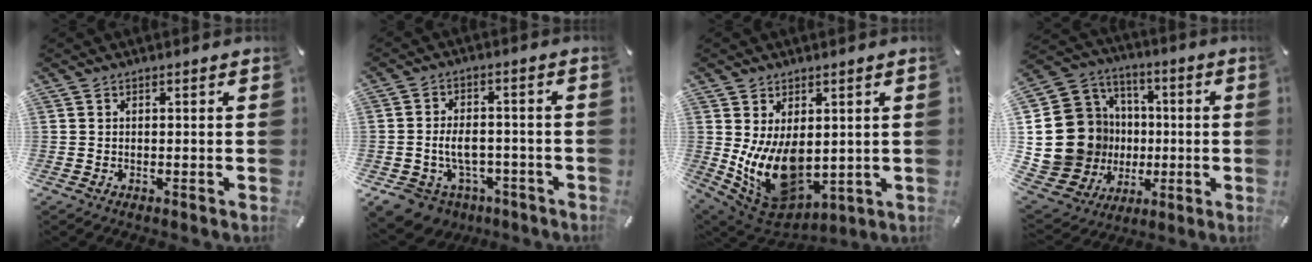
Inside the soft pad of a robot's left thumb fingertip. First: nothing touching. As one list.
[{"total": 9.4, "force": [-2.3, 7.9, 4.6], "torque": [-0.096, 0.015, -0.033]}, {"total": 14.4, "force": [0.3, 10.2, 10.1], "torque": [-0.199, -0.023, 0.016]}, {"total": 19.4, "force": [-1.5, 18.1, 6.6], "torque": [-0.128, -0.005, 0.014]}]